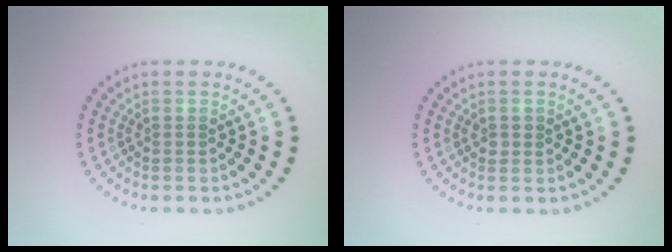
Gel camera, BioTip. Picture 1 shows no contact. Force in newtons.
{"total": 0.8, "press": 0.8, "slide": 0.1}